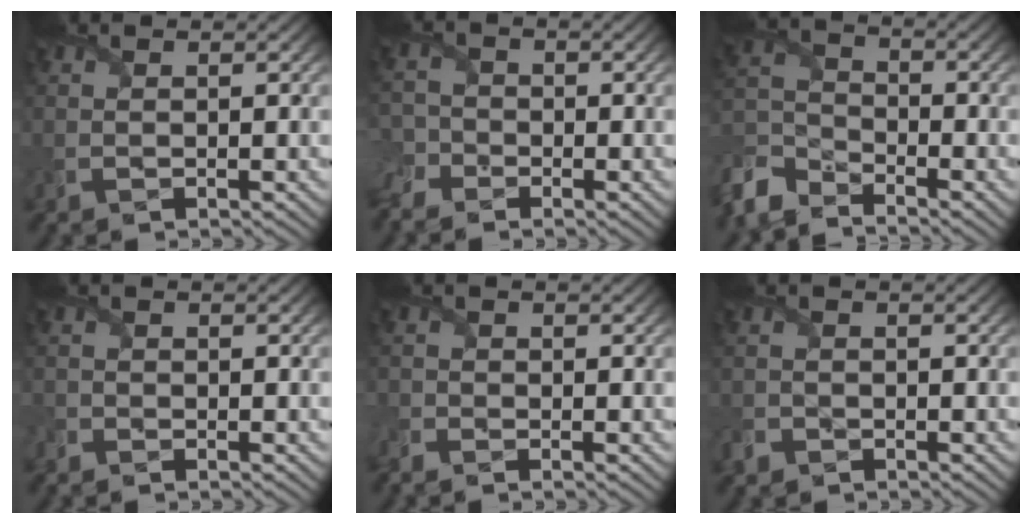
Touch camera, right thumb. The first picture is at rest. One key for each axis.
{"total": 4.5, "fx": -3.4, "fy": 2.5, "fz": 1.4, "tx": -0.038, "ty": -0.013, "tz": -0.073}
{"total": 7.1, "fx": -5.9, "fy": 3.0, "fz": 2.6, "tx": -0.069, "ty": -0.013, "tz": -0.139}
{"total": 1.2, "fx": -1.1, "fy": 0.6, "fz": 0.1, "tx": -0.006, "ty": -0.005, "tz": -0.027}
{"total": 2.2, "fx": -1.9, "fy": 0.9, "fz": 0.5, "tx": -0.015, "ty": -0.012, "tz": -0.049}
{"total": 2.1, "fx": -1.6, "fy": 1.3, "fz": 0.5, "tx": -0.015, "ty": -0.005, "tz": -0.040}